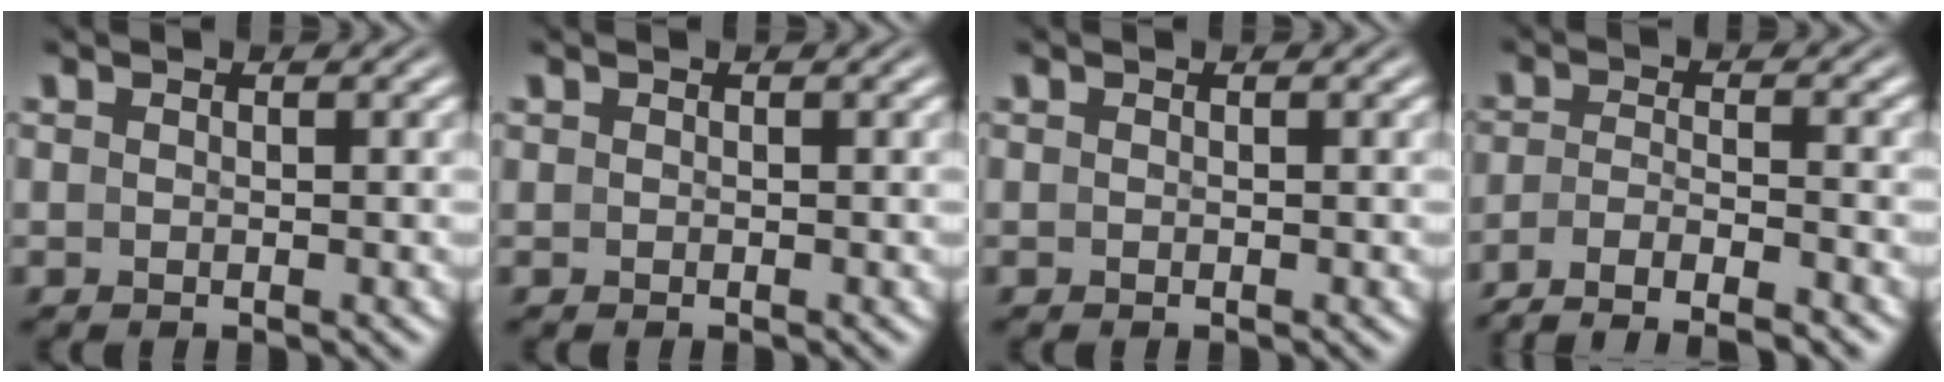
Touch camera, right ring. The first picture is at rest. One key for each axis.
{"total": 0.0}
{"total": 0.0}
{"total": 7.9, "fx": -6.7, "fy": 2.9, "fz": 3.1, "tx": -0.055, "ty": -0.029, "tz": -0.096}